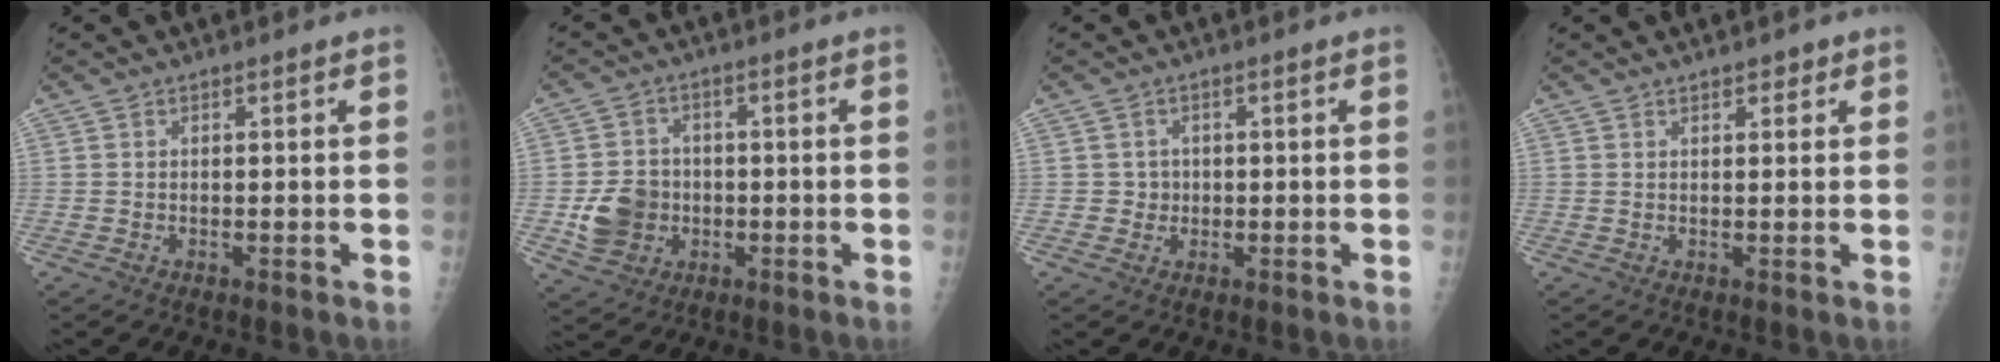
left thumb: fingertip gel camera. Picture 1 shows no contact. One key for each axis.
{"total": 8.2, "fx": -1.4, "fy": 7.2, "fz": 3.7, "tx": -0.047, "ty": 0.009, "tz": -0.022}
{"total": 2.2, "fx": -0.1, "fy": 2.1, "fz": 0.1, "tx": 0.014, "ty": 0.007, "tz": -0.004}
{"total": 2.0, "fx": 1.4, "fy": 0.9, "fz": 1.2, "tx": -0.006, "ty": -0.005, "tz": 0.017}